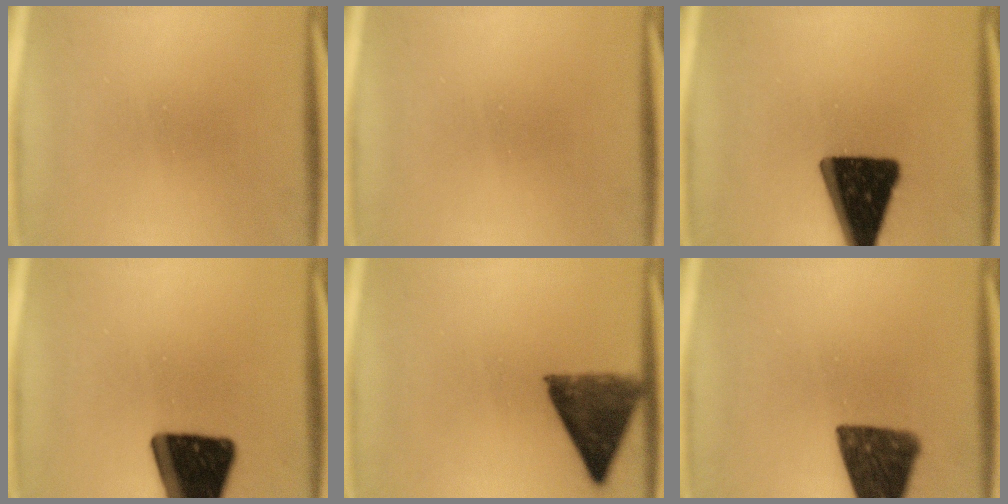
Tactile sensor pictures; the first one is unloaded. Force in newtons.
{"total": 0.0}
{"total": 18.4}
{"total": 19.3}
{"total": 7.8}
{"total": 15.2}